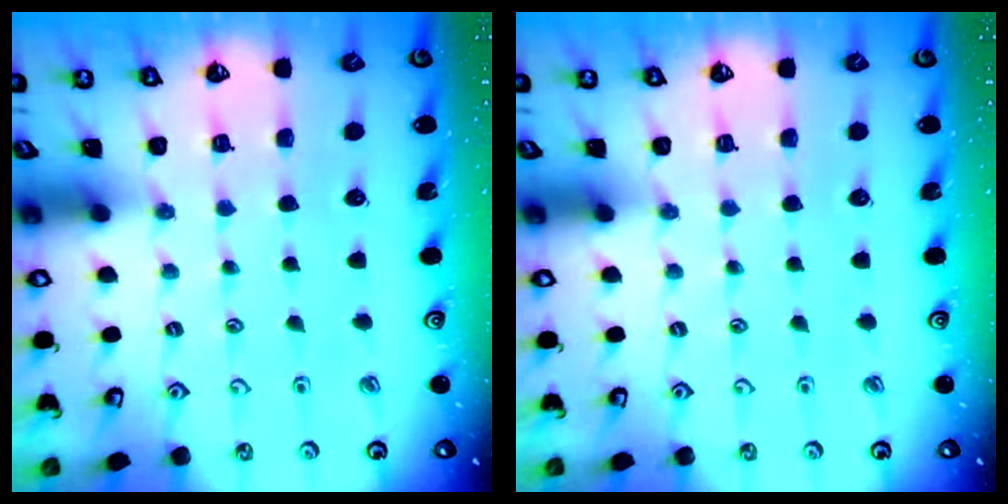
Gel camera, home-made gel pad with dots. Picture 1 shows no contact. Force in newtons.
{"total": 0.0}